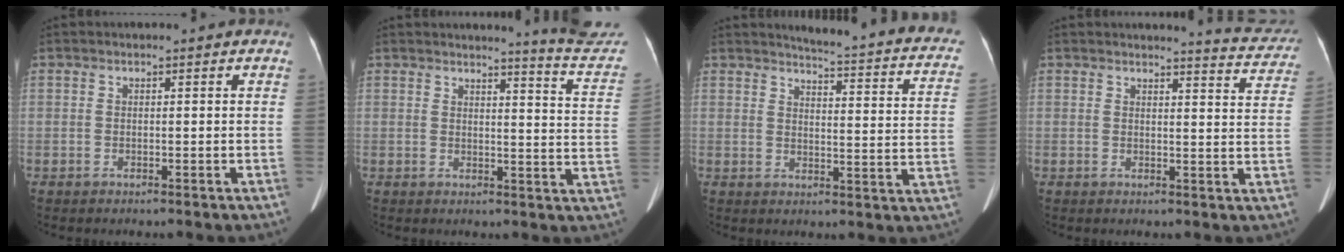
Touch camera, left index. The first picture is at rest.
{"total": 11.0, "force": [10.8, -1.7, 1.0], "torque": [-0.015, -0.109, 0.104]}
{"total": 18.4, "force": [16.3, 2.0, 8.3], "torque": [-0.095, -0.064, 0.165]}
{"total": 7.2, "force": [7.2, 0.3, 0.4], "torque": [-0.002, -0.036, 0.063]}